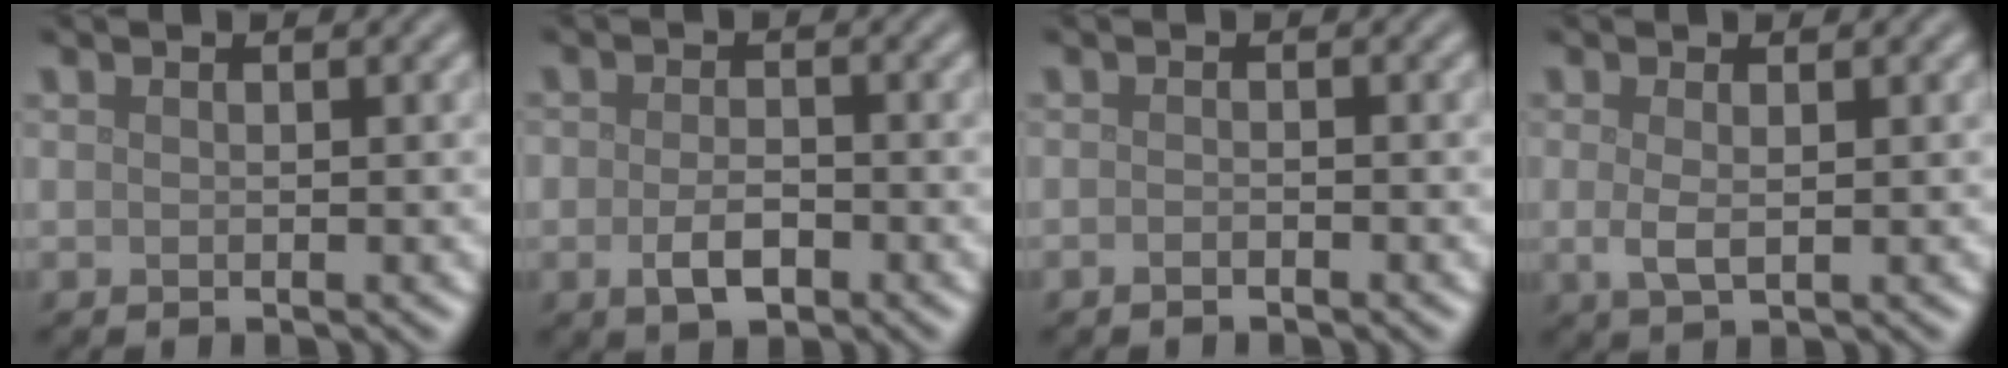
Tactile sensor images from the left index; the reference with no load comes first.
{"total": 2.7, "force": [-1.1, 1.5, 2.0], "torque": [-0.037, -0.002, -0.022]}
{"total": 0.6, "force": [-0.5, 0.1, 0.3], "torque": [-0.006, 0.001, -0.009]}
{"total": 1.8, "force": [0.1, 0.6, 1.7], "torque": [-0.034, -0.002, 0.001]}